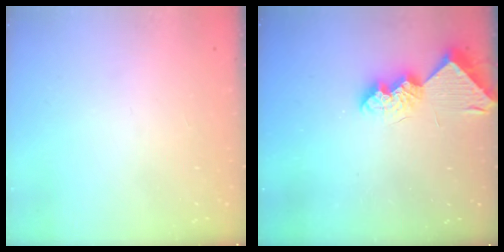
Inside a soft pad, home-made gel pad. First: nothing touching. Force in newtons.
{"total": 10.1, "press": 10.1, "slide": 0.1}